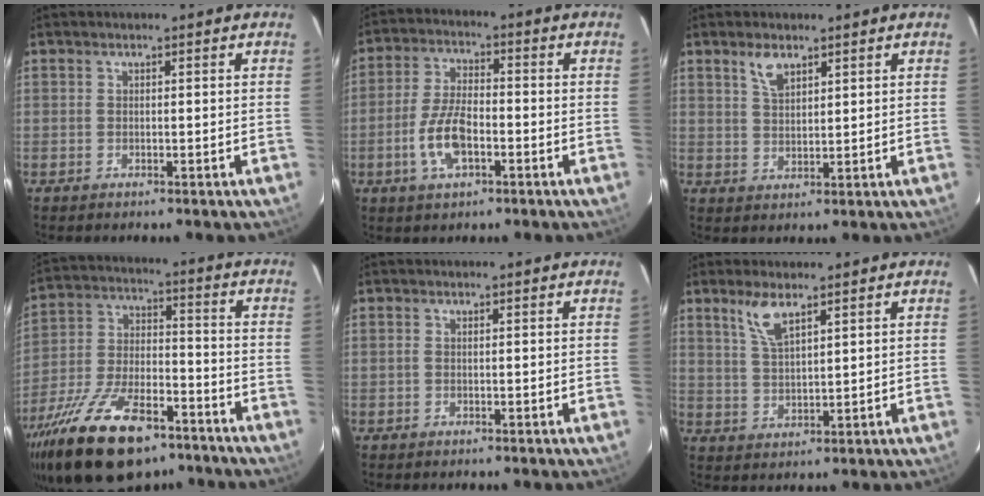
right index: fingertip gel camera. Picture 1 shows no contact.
{"total": 8.7, "force": [-3.1, 3.7, 7.2], "torque": [-0.151, 0.001, -0.057]}
{"total": 4.0, "force": [2.7, 1.8, 2.4], "torque": [-0.042, 0.003, 0.053]}
{"total": 23.1, "force": [-15.3, 10.0, 14.1], "torque": [-0.282, -0.024, -0.252]}
{"total": 0.0}
{"total": 5.5, "force": [3.8, 1.6, 3.7], "torque": [-0.073, -0.001, 0.080]}